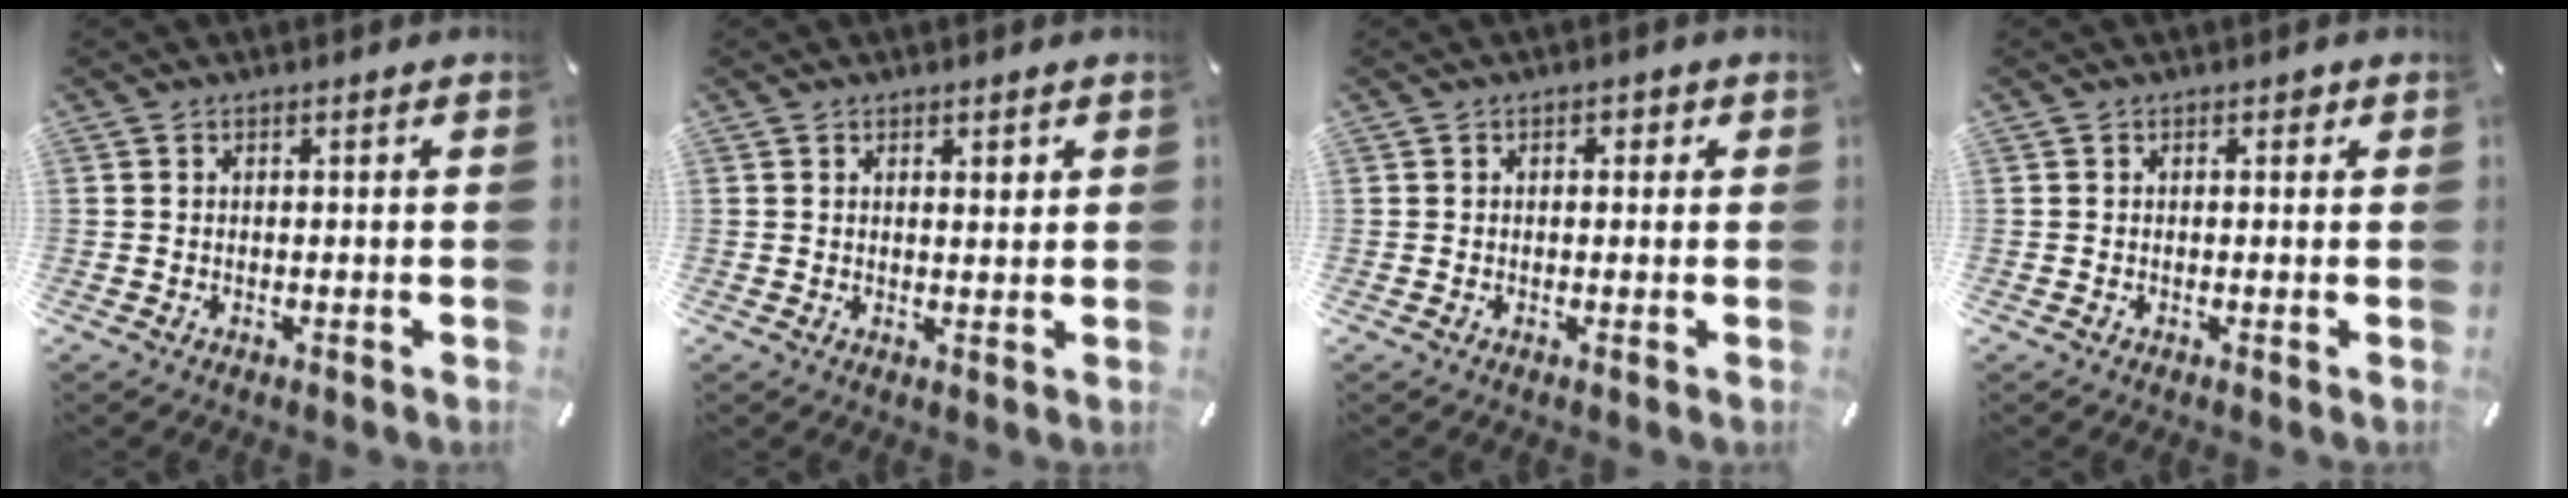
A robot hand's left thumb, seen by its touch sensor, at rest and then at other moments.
{"total": 1.8, "force": [1.3, 0.8, 1.0], "torque": [-0.012, -0.005, 0.023]}
{"total": 1.4, "force": [0.2, 1.0, 0.9], "torque": [-0.010, 0.004, 0.000]}
{"total": 1.1, "force": [0.4, 0.9, 0.6], "torque": [-0.004, 0.003, 0.004]}